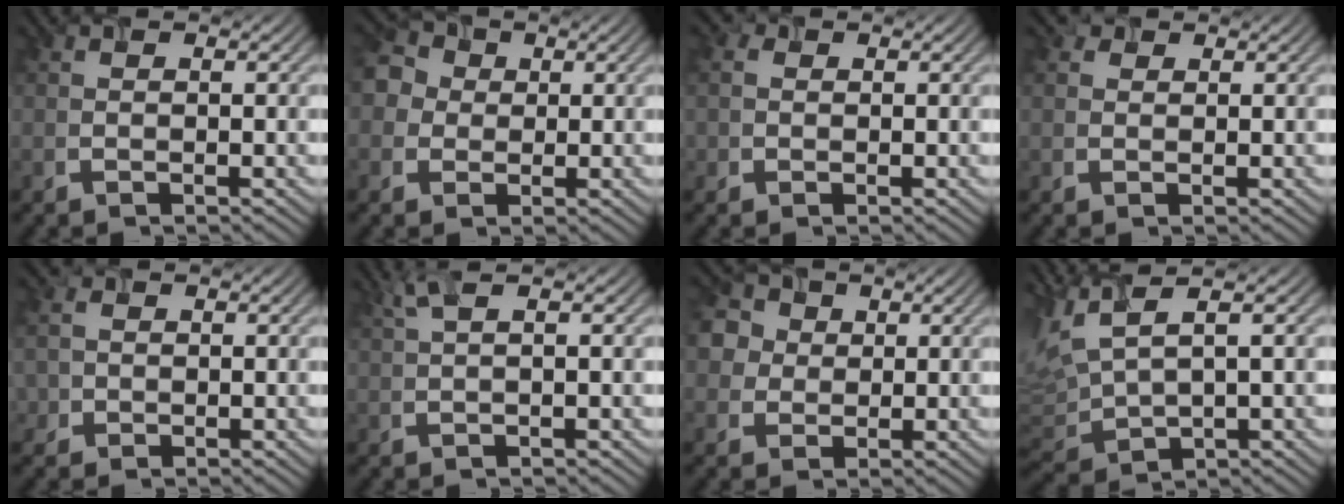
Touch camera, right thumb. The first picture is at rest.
{"total": 6.7, "force": [1.2, 5.7, 3.3], "torque": [-0.105, 0.035, 0.013]}
{"total": 2.2, "force": [0.2, 2.1, 0.7], "torque": [-0.029, 0.011, 0.008]}
{"total": 1.6, "force": [0.9, 1.2, 0.5], "torque": [-0.012, 0.008, 0.020]}
{"total": 2.3, "force": [-0.2, 2.3, 0.3], "torque": [-0.020, 0.007, 0.005]}
{"total": 1.7, "force": [0.6, 0.0, 1.6], "torque": [-0.036, 0.016, 0.025]}
{"total": 7.9, "force": [2.5, 6.3, 4.0], "torque": [-0.135, 0.040, 0.037]}
{"total": 7.1, "force": [2.7, 2.6, 6.1], "torque": [-0.172, 0.009, 0.068]}